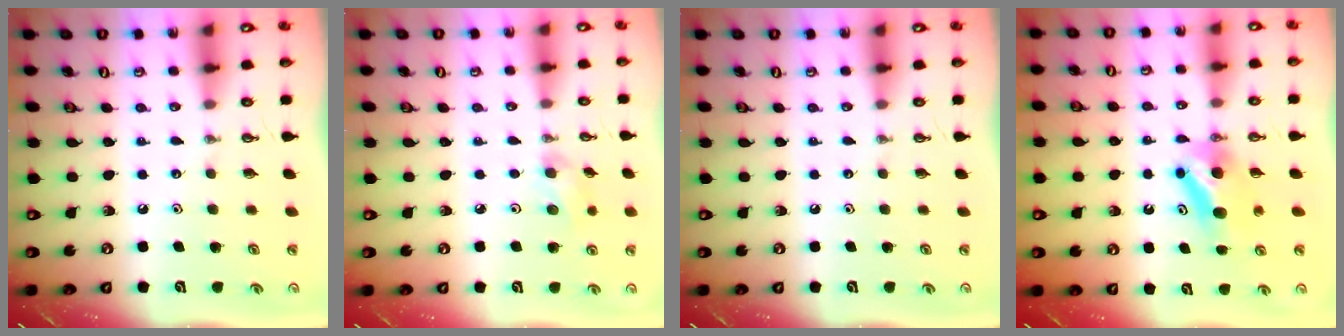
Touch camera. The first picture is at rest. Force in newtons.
{"total": 6.8, "press": 6.4, "slide": 2.1}
{"total": 0.0}
{"total": 6.8, "press": 6.6, "slide": 1.5}